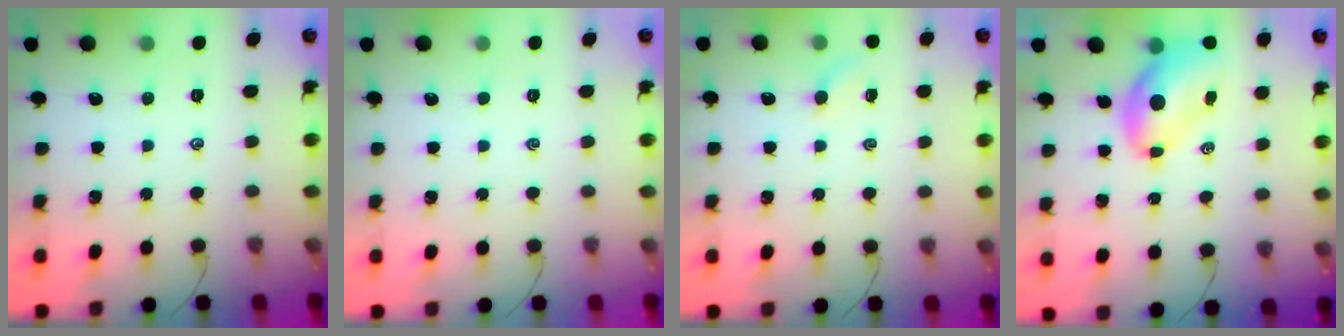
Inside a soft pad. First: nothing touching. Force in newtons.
{"total": 0.0}
{"total": 2.4, "press": 2.3, "slide": 0.8}
{"total": 8.0, "press": 7.7, "slide": 2.2}